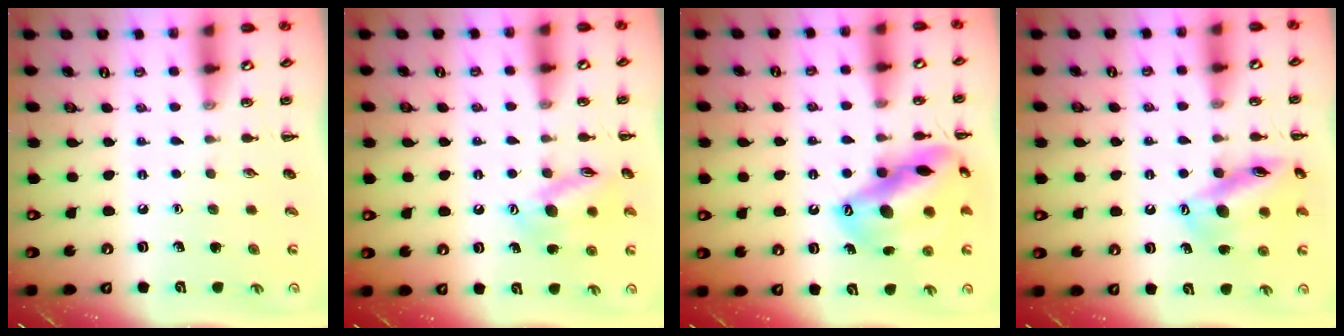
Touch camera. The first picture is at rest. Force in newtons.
{"total": 13.3, "press": 13.2, "slide": 1.4}
{"total": 20.7, "press": 20.5, "slide": 2.4}
{"total": 16.0, "press": 15.8, "slide": 2.4}